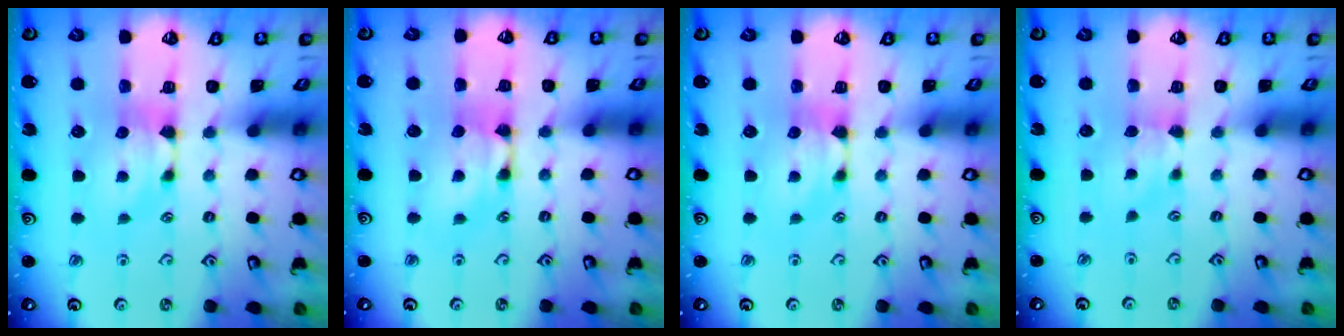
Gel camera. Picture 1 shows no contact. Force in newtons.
{"total": 2.1, "press": 2.1, "slide": 0.1}
{"total": 0.0}
{"total": 1.2, "press": 1.1, "slide": 0.4}